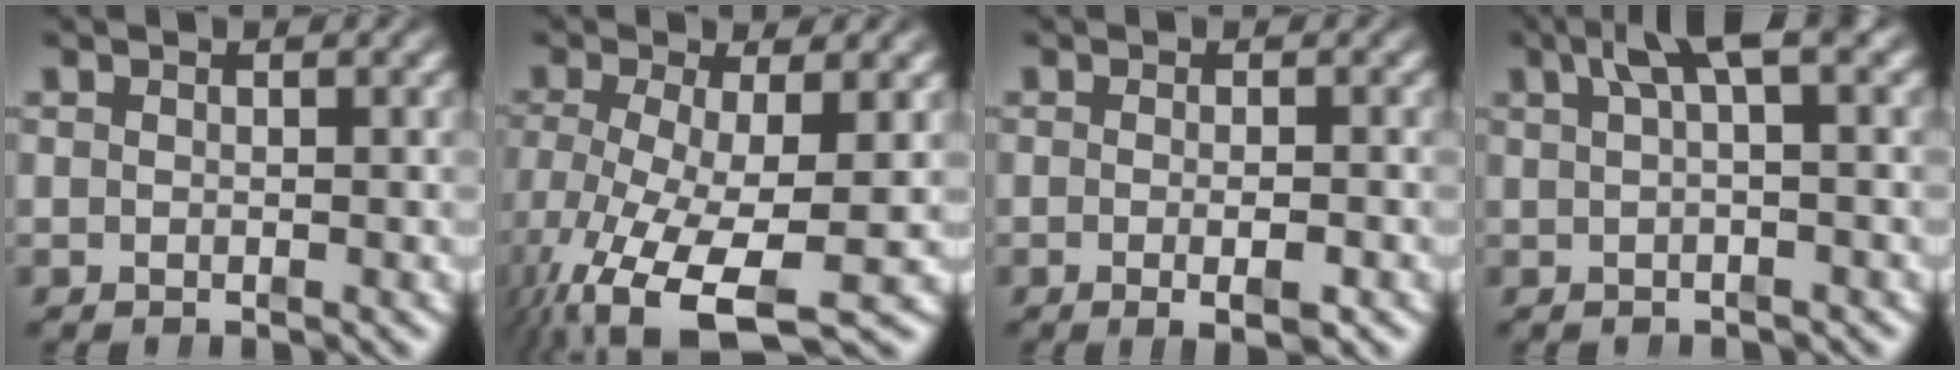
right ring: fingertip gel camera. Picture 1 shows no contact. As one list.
[{"total": 7.2, "force": [-2.9, 2.9, 5.9], "torque": [-0.127, -0.048, -0.019]}, {"total": 3.0, "force": [-1.5, 0.4, 2.6], "torque": [-0.042, -0.008, -0.019]}, {"total": 4.7, "force": [2.4, 0.0, 4.1], "torque": [-0.055, 0.022, 0.035]}]